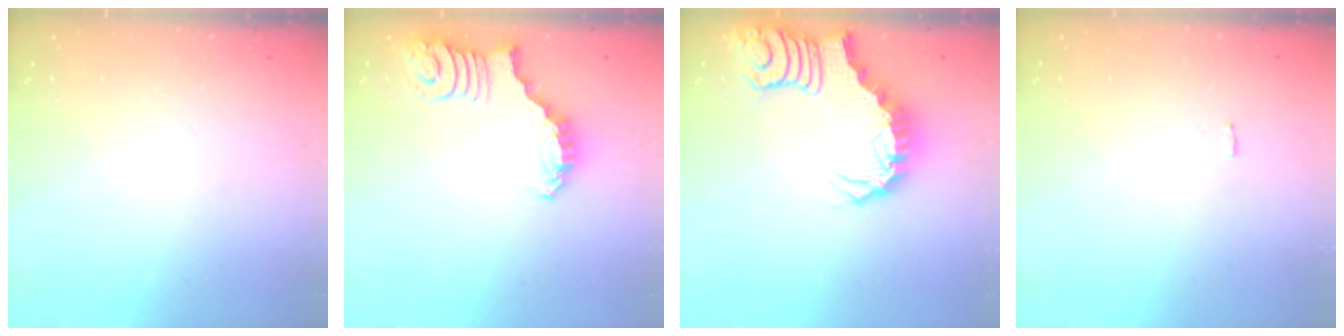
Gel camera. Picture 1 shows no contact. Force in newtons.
{"total": 2.7, "press": 2.6, "slide": 0.5}
{"total": 3.5, "press": 3.4, "slide": 0.8}
{"total": 2.3, "press": 2.3, "slide": 0.1}